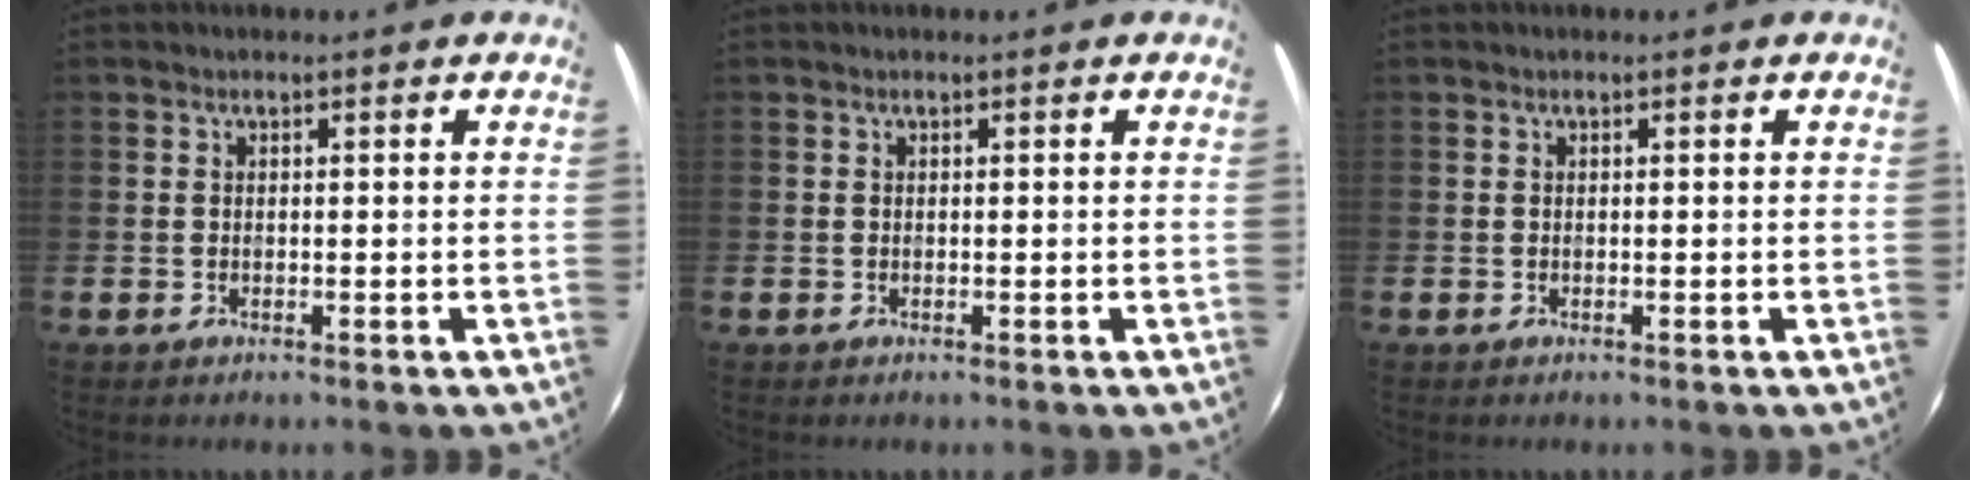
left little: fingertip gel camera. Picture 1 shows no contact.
{"total": 0.0}
{"total": 0.0}